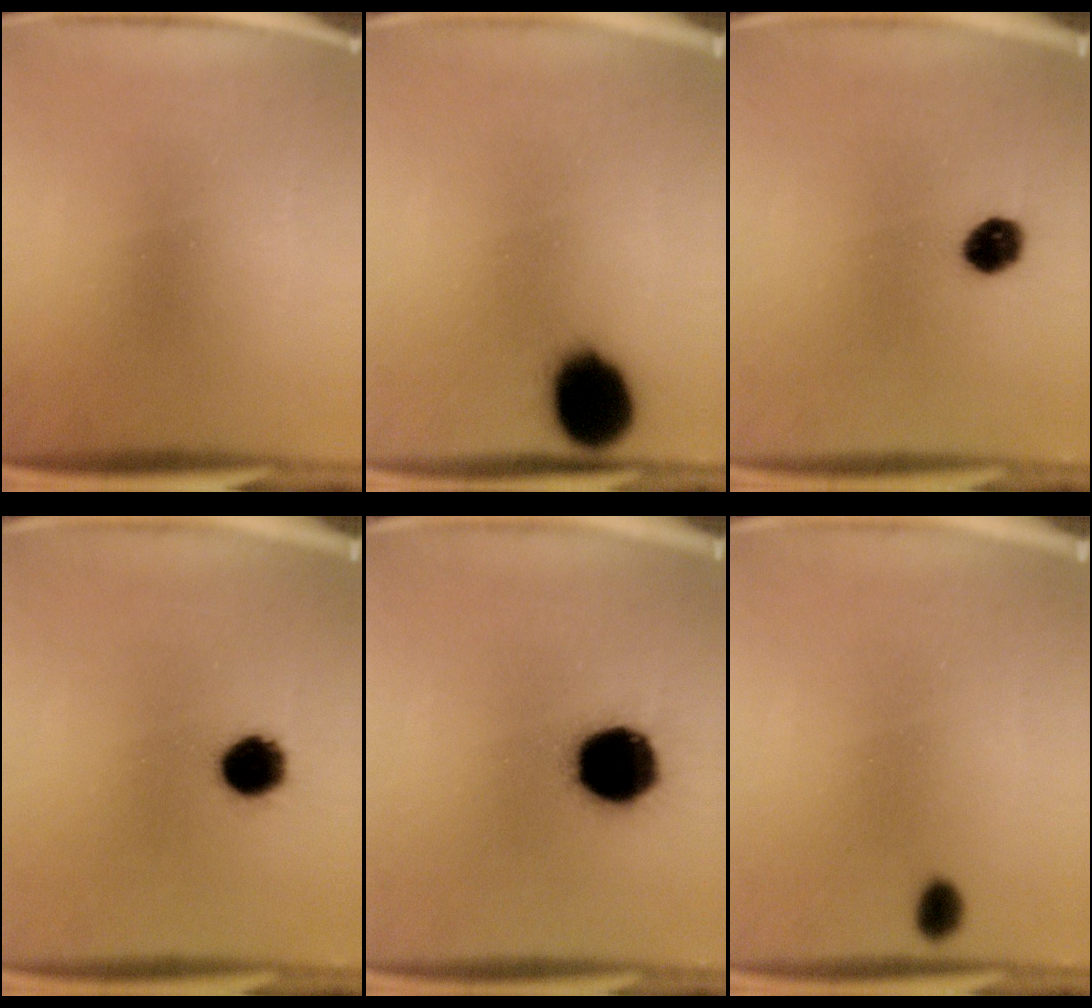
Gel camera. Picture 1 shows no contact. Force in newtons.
{"total": 14.1}
{"total": 5.4}
{"total": 7.6}
{"total": 17.2}
{"total": 1.7}